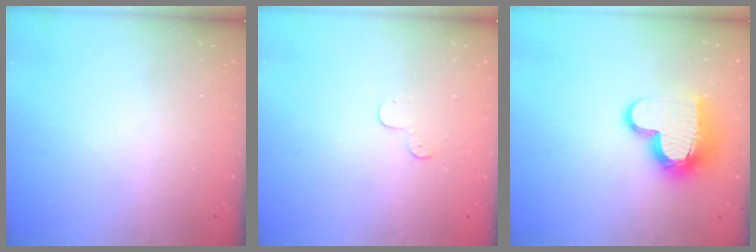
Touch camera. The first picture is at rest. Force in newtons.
{"total": 3.5, "press": 3.5, "slide": 0.4}
{"total": 12.7, "press": 12.7, "slide": 1.4}